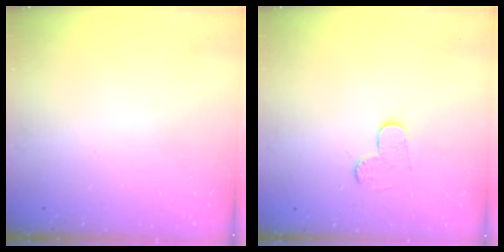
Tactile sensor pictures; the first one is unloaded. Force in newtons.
{"total": 4.1, "press": 4.1, "slide": 0.3}